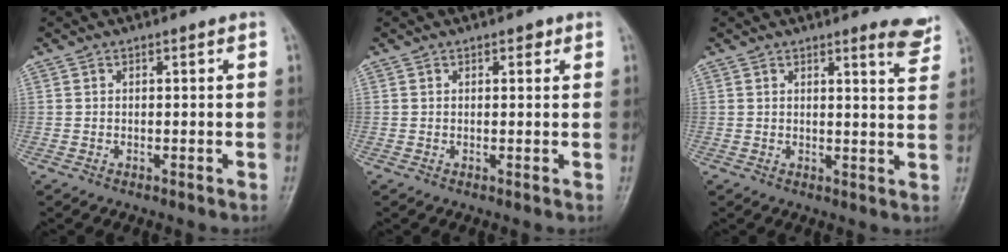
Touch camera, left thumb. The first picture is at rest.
{"total": 1.4, "force": [0.9, 0.7, 0.8], "torque": [-0.002, -0.002, 0.008]}
{"total": 4.8, "force": [4.0, 0.6, 2.7], "torque": [-0.024, -0.033, 0.037]}